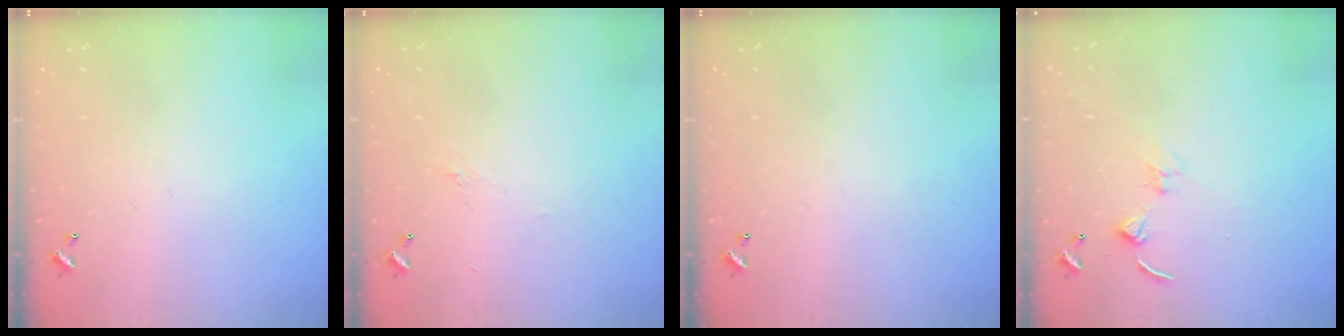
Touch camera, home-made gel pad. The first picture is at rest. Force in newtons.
{"total": 1.6, "press": 1.5, "slide": 0.5}
{"total": 0.0}
{"total": 1.4, "press": 1.3, "slide": 0.3}